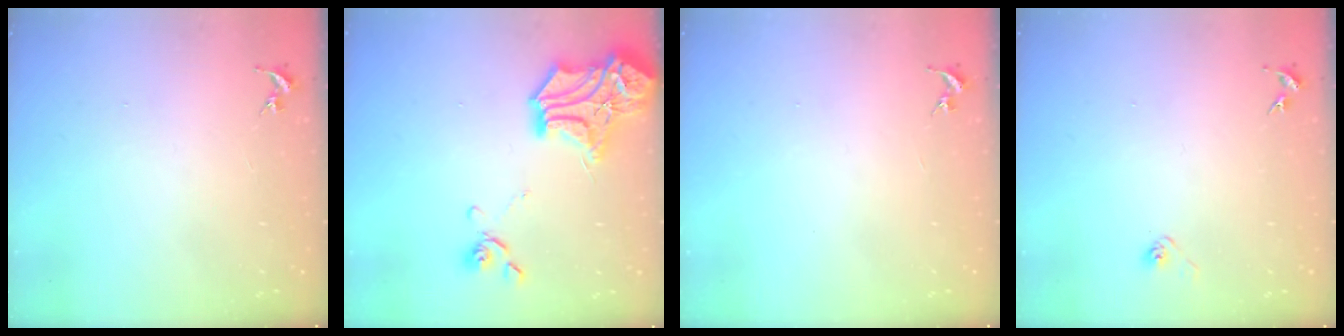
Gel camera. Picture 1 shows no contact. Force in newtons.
{"total": 19.5, "press": 19.4, "slide": 2.1}
{"total": 0.0}
{"total": 2.8, "press": 2.6, "slide": 1.1}